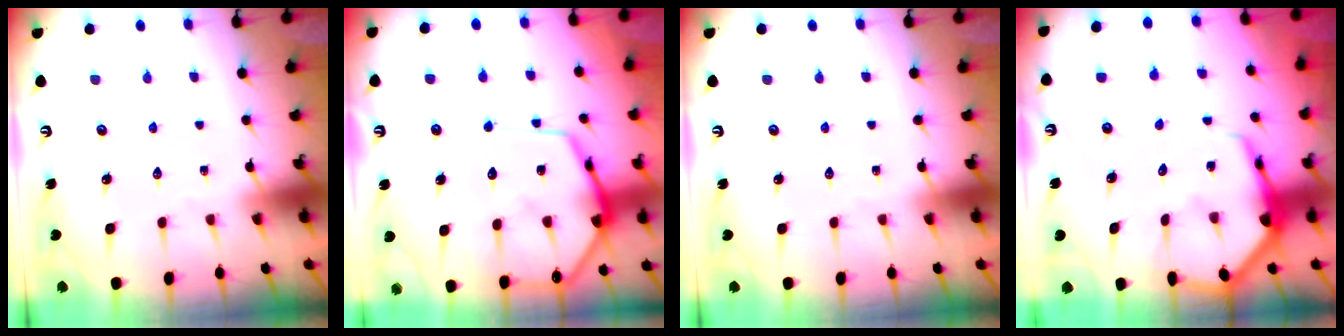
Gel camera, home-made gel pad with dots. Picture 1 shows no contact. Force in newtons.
{"total": 14.6, "press": 14.5, "slide": 1.4}
{"total": 0.0}
{"total": 7.7, "press": 7.7, "slide": 0.8}